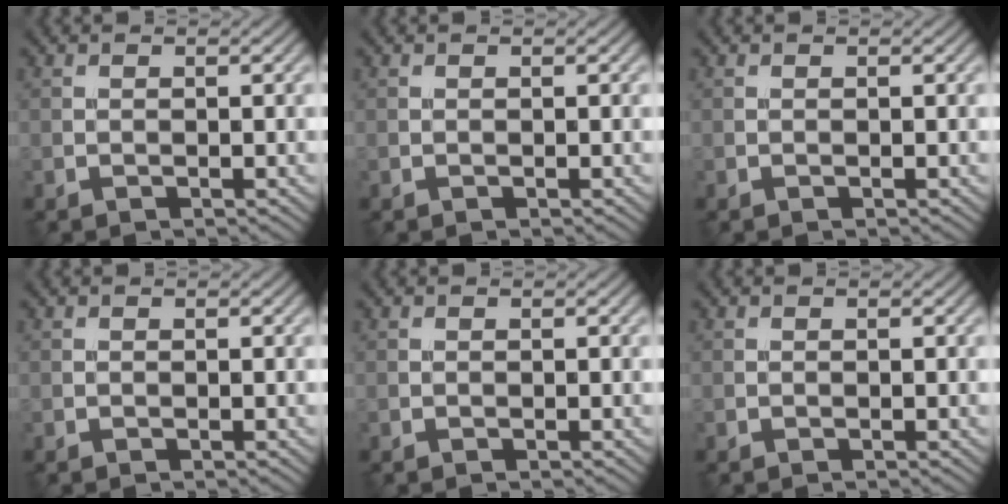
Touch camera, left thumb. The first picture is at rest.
{"total": 0.0}
{"total": 0.0}
{"total": 0.0}
{"total": 0.0}
{"total": 0.0}